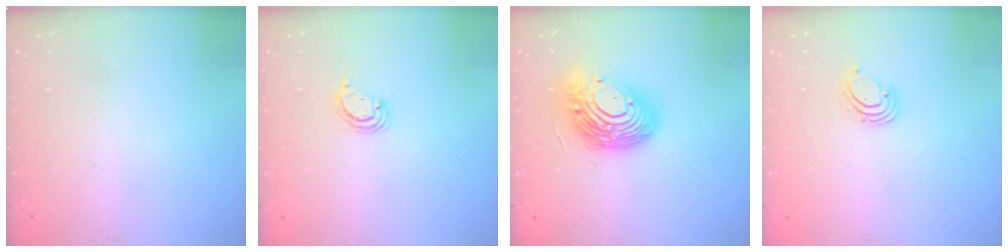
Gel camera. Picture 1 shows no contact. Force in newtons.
{"total": 2.6, "press": 2.6, "slide": 0.3}
{"total": 16.9, "press": 16.8, "slide": 1.6}
{"total": 1.6, "press": 1.6, "slide": 0.1}